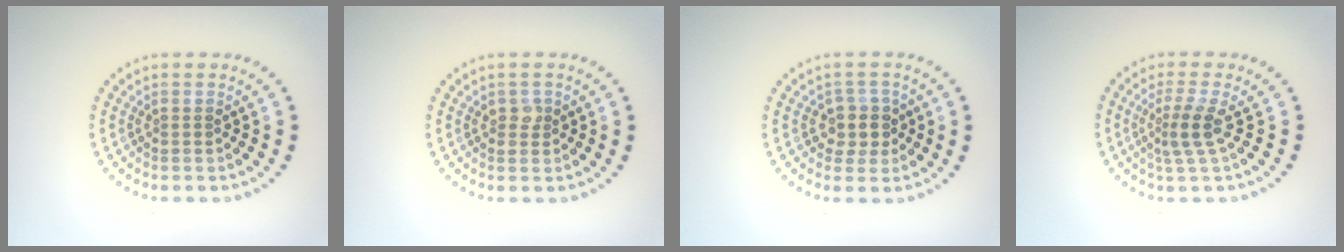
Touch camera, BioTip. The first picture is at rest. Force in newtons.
{"total": 1.1, "press": 1.1, "slide": 0.2}
{"total": 2.5, "press": 2.2, "slide": 1.2}
{"total": 2.5, "press": 1.8, "slide": 1.7}